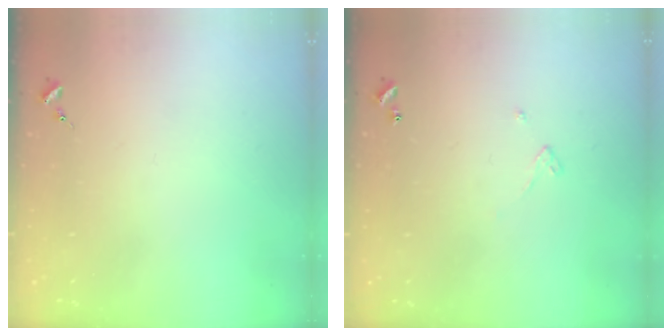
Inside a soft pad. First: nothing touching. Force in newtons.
{"total": 3.4, "press": 3.4, "slide": 0.1}